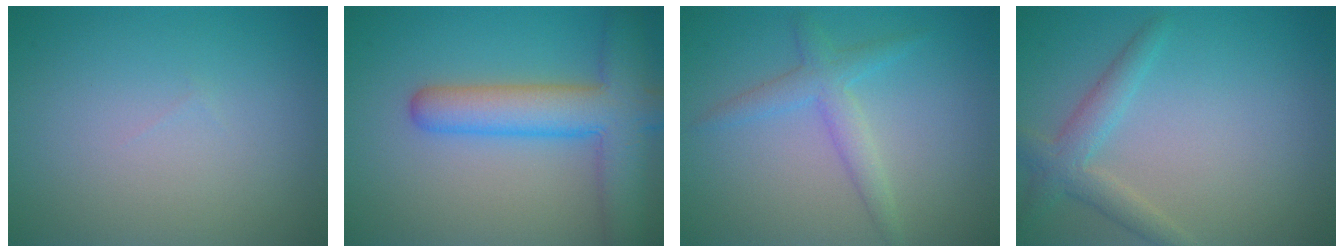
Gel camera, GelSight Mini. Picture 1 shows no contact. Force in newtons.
{"total": 7.4, "press": 7.4, "slide": 0.4}
{"total": 2.6, "press": 2.6, "slide": 0.1}
{"total": 2.7, "press": 2.7, "slide": 0.3}